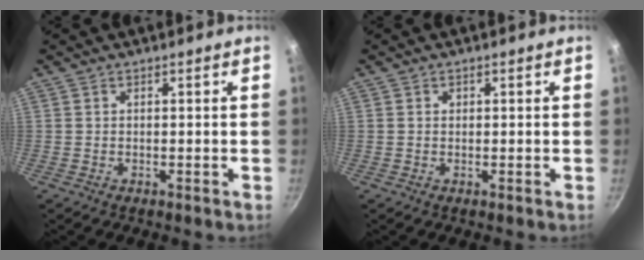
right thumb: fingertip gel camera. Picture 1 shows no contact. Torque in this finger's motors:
{"motor_torque": [-0.18, 0.29, 0.34, 0.11, -0.01]}